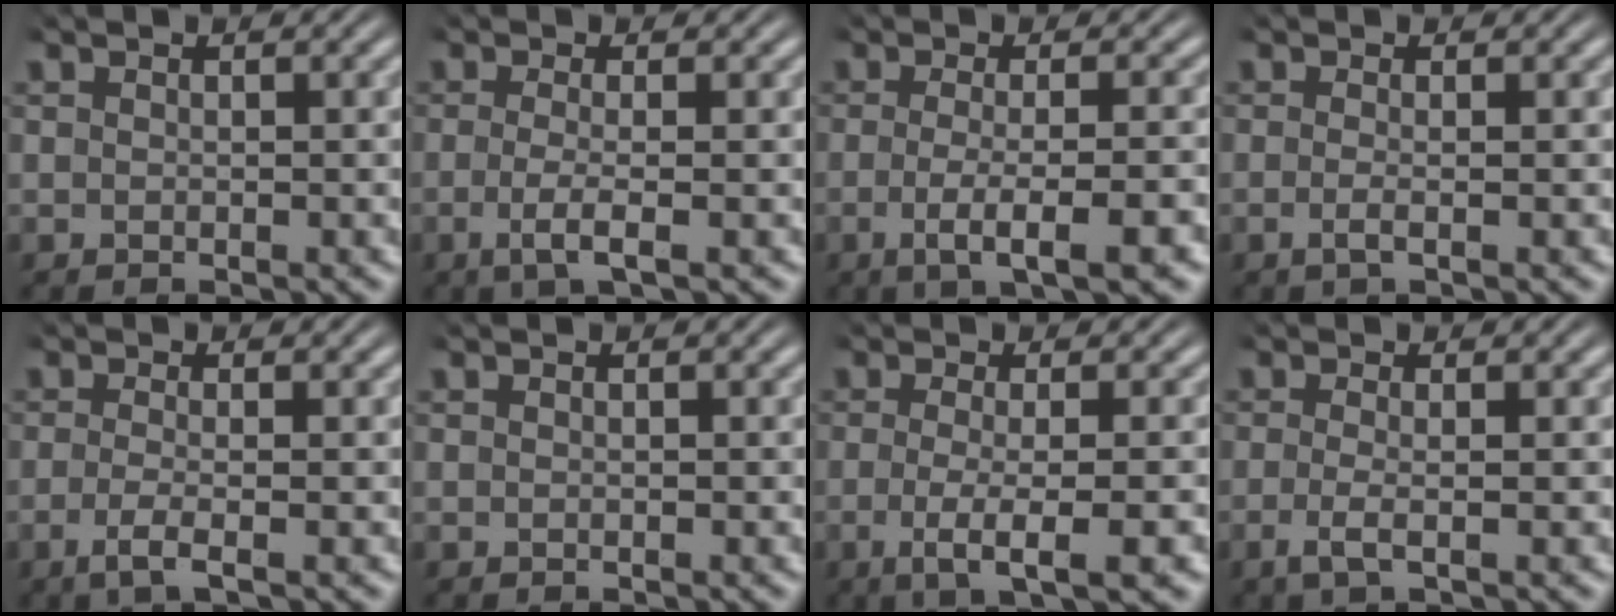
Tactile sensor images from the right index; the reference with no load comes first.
{"total": 2.5, "force": [-1.0, 0.1, 2.3], "torque": [-0.056, -0.016, -0.011]}
{"total": 4.3, "force": [-1.9, 0.5, 3.8], "torque": [-0.072, -0.014, -0.024]}
{"total": 1.2, "force": [-0.7, -0.1, 1.0], "torque": [-0.028, -0.011, -0.010]}
{"total": 2.3, "force": [-1.2, 0.2, 2.0], "torque": [-0.054, -0.017, -0.017]}
{"total": 0.0}
{"total": 4.2, "force": [-1.5, 0.6, 3.9], "torque": [-0.074, -0.016, -0.016]}
{"total": 1.8, "force": [-1.0, 0.2, 1.5], "torque": [-0.046, -0.017, -0.013]}